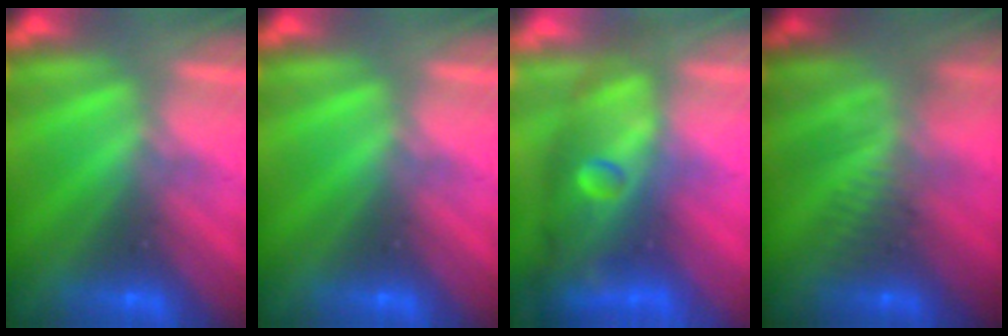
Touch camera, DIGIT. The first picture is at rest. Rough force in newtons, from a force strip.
{"total": 0.0}
{"total": 7.9}
{"total": 2.7}